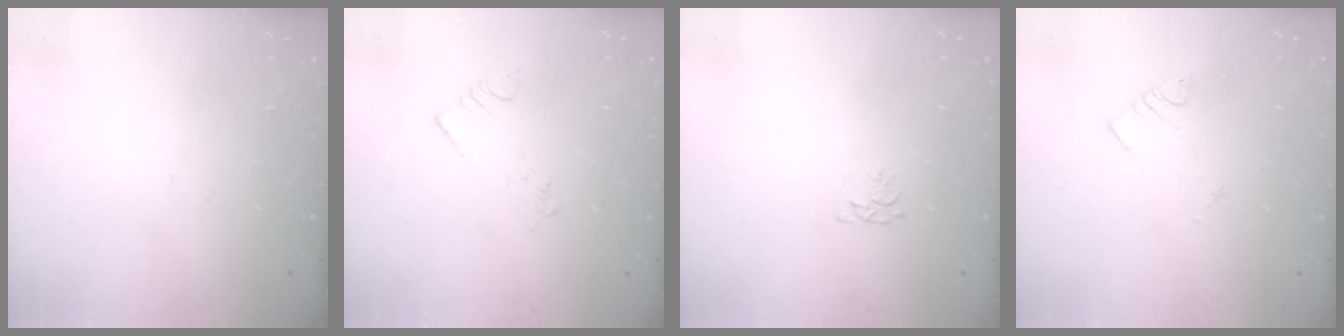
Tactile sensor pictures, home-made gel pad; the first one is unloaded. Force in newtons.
{"total": 1.9, "press": 1.9, "slide": 0.3}
{"total": 4.2, "press": 4.2, "slide": 0.7}
{"total": 2.0, "press": 2.0, "slide": 0.1}